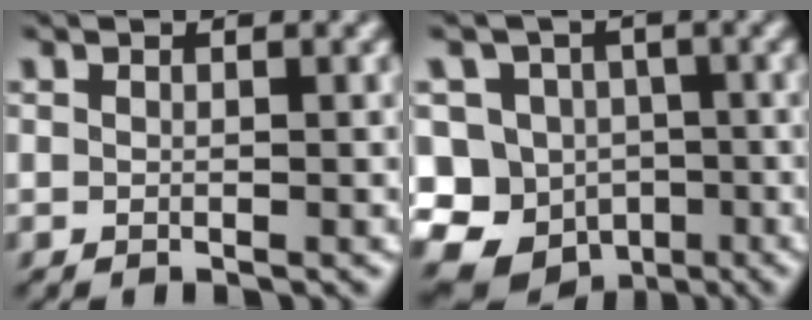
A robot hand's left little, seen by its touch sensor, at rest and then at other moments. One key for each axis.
{"total": 16.1, "fx": -6.2, "fy": 14.0, "fz": 4.9, "tx": -0.123, "ty": -0.022, "tz": -0.113}